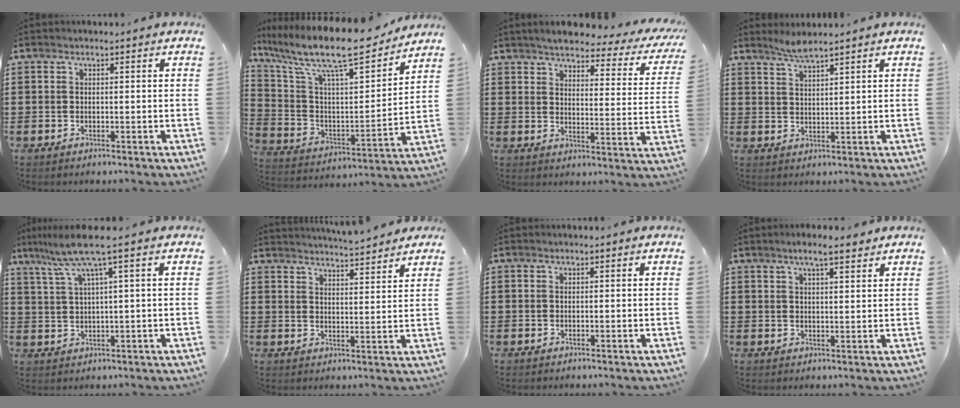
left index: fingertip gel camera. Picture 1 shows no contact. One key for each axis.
{"total": 13.3, "fx": 10.8, "fy": 2.2, "fz": 7.4, "tx": -0.186, "ty": -0.072, "tz": 0.179}
{"total": 4.1, "fx": 3.7, "fy": 0.4, "fz": 1.8, "tx": -0.048, "ty": -0.030, "tz": 0.055}
{"total": 2.6, "fx": 2.4, "fy": -0.1, "fz": 1.0, "tx": -0.025, "ty": -0.001, "tz": 0.046}
{"total": 6.9, "fx": 3.4, "fy": -0.2, "fz": 6.0, "tx": -0.132, "ty": -0.012, "tz": 0.055}
{"total": 4.0, "fx": 3.9, "fy": -0.3, "fz": 0.6, "tx": -0.025, "ty": -0.020, "tz": 0.069}
{"total": 0.0}
{"total": 4.1, "fx": 3.2, "fy": 0.7, "fz": 2.5, "tx": -0.056, "ty": 0.002, "tz": 0.057}